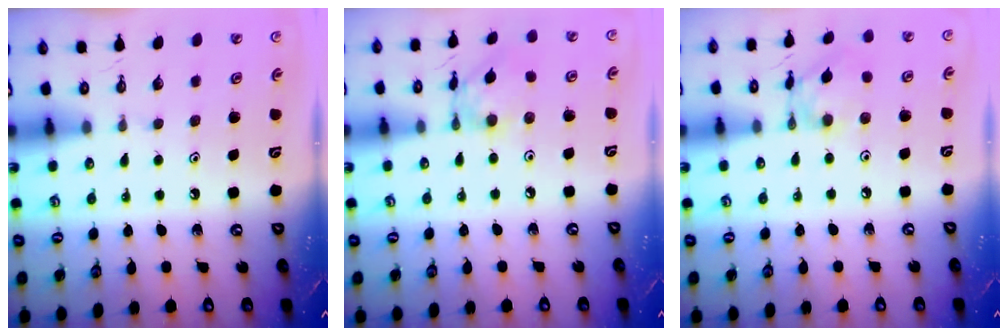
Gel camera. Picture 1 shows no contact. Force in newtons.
{"total": 8.3, "press": 8.3, "slide": 0.6}
{"total": 10.5, "press": 10.5, "slide": 0.9}